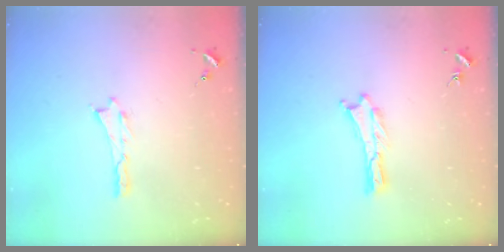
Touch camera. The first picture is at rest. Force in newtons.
{"total": 0.0}